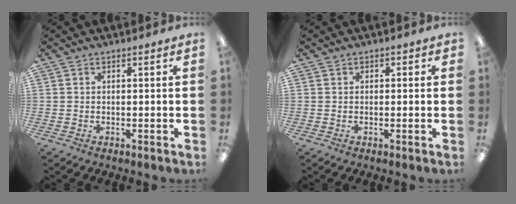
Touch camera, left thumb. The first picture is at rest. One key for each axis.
{"total": 0.7, "fx": -0.1, "fy": 0.7, "fz": 0.1, "tx": -0.001, "ty": 0.004, "tz": -0.003}